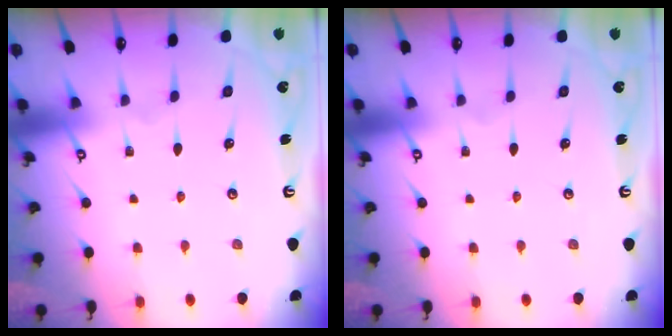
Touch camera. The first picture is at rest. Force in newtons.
{"total": 0.0}